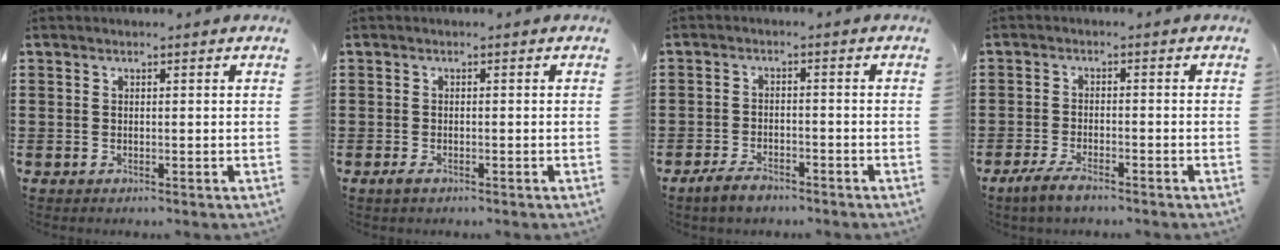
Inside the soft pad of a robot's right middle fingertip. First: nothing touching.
{"total": 1.2, "force": [-0.7, 0.6, 0.7], "torque": [-0.014, 0.001, -0.015]}
{"total": 3.3, "force": [-2.7, 1.3, 1.5], "torque": [-0.033, 0.006, -0.054]}
{"total": 3.4, "force": [-2.6, 1.0, 2.0], "torque": [-0.048, 0.002, -0.052]}